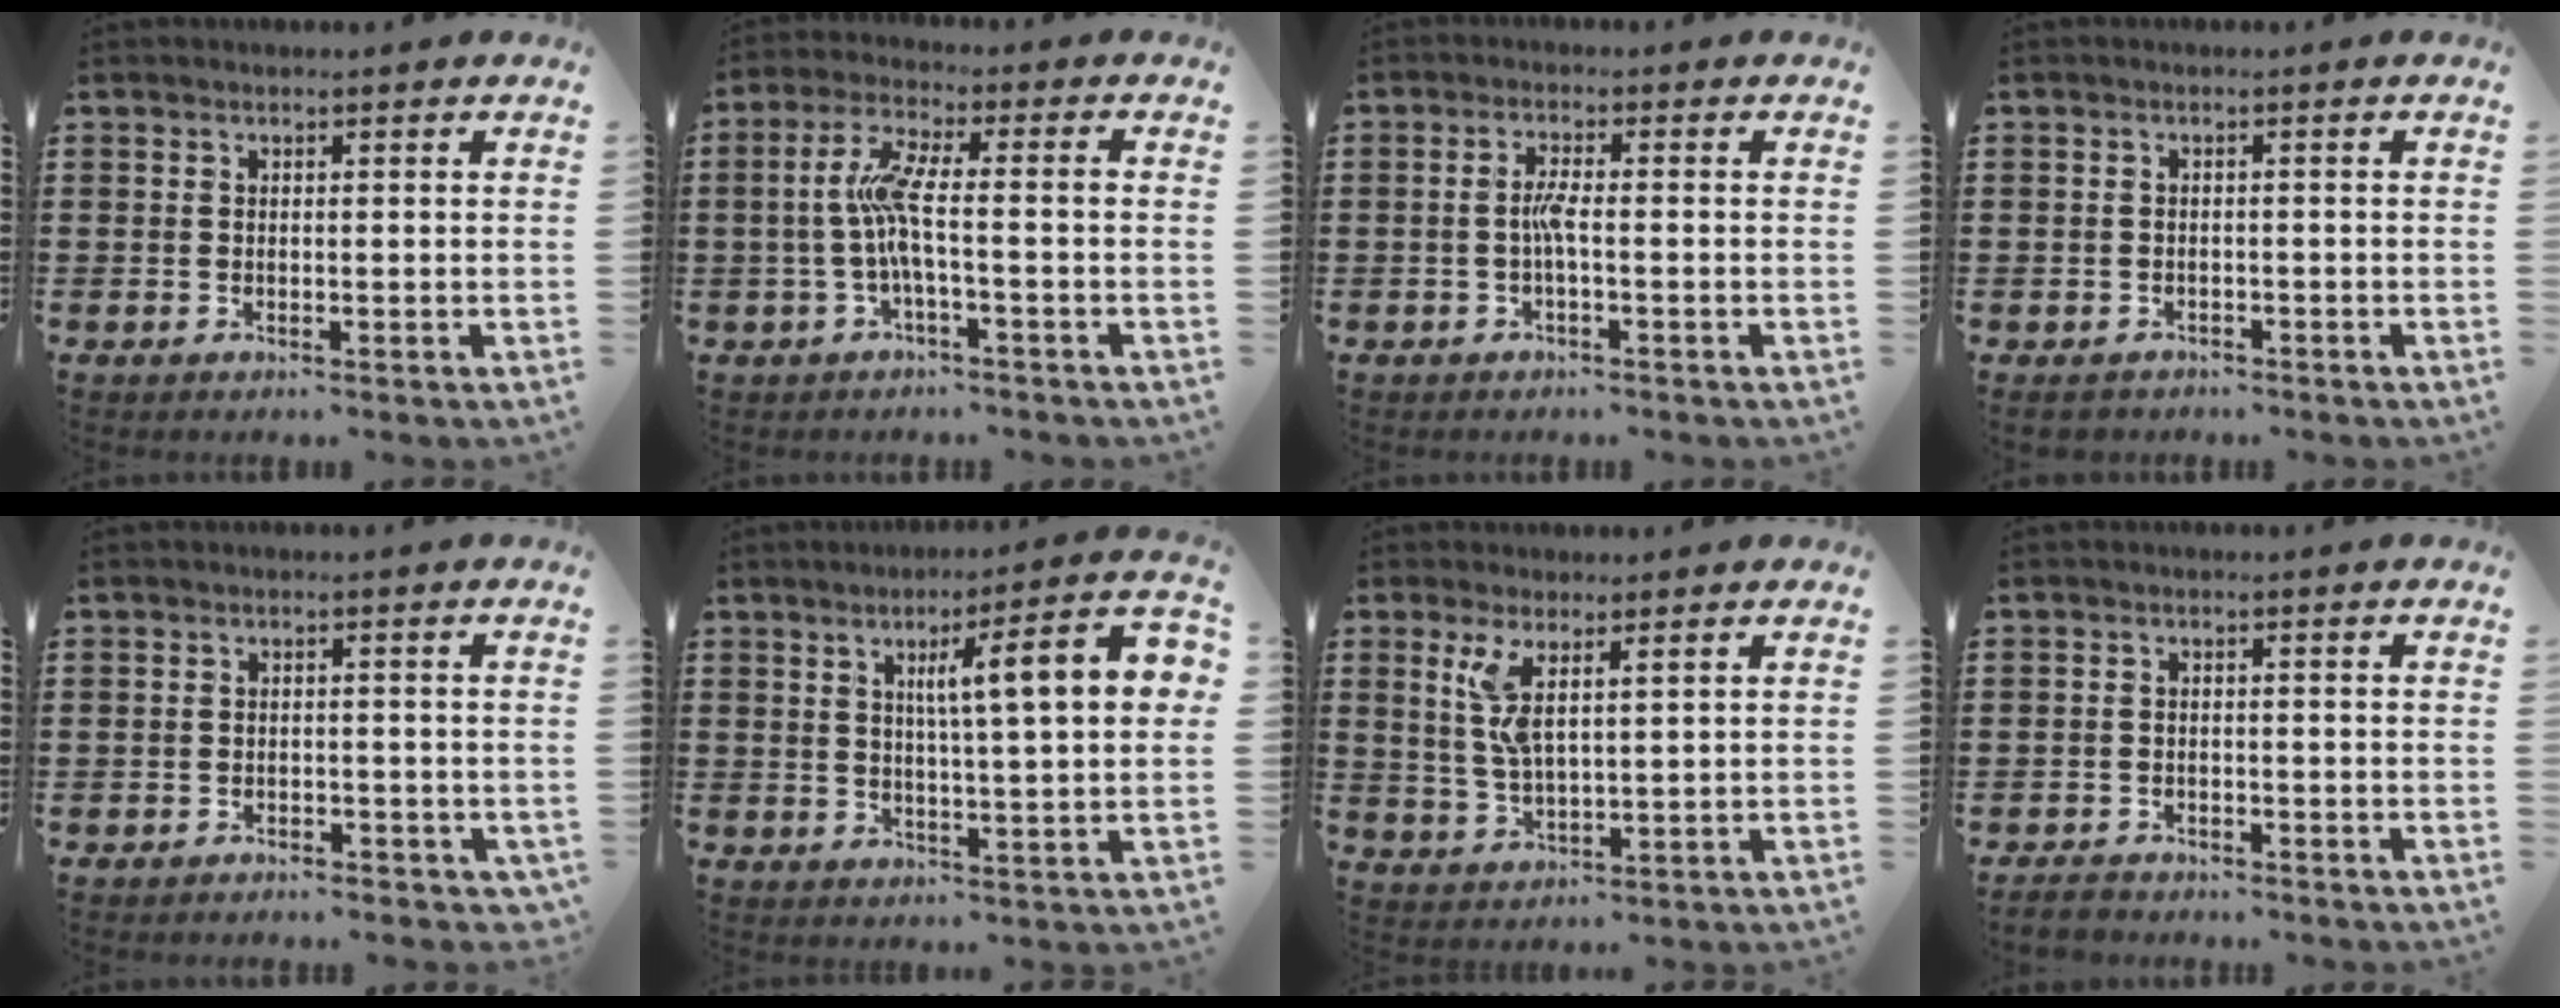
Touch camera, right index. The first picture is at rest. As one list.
[{"total": 7.1, "force": [-1.0, 1.0, 7.0], "torque": [-0.146, -0.006, -0.028]}, {"total": 2.9, "force": [-0.8, 0.2, 2.8], "torque": [-0.061, -0.003, -0.018]}, {"total": 1.4, "force": [-1.3, 0.6, 0.0], "torque": [-0.005, 0.002, -0.028]}, {"total": 1.4, "force": [-1.3, 0.6, 0.0], "torque": [-0.007, 0.002, -0.029]}, {"total": 10.1, "force": [2.5, 1.3, 9.7], "torque": [-0.170, 0.001, 0.033]}, {"total": 5.1, "force": [2.0, 1.5, 4.4], "torque": [-0.103, 0.000, 0.033]}, {"total": 1.6, "force": [-1.6, 0.4, 0.0], "torque": [-0.006, 0.002, -0.034]}]